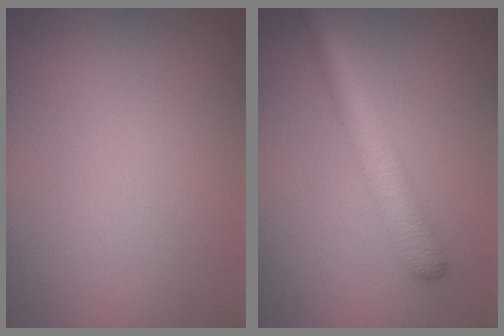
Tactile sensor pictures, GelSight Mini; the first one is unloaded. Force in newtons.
{"total": 4.0, "press": 4.0, "slide": 0.1}